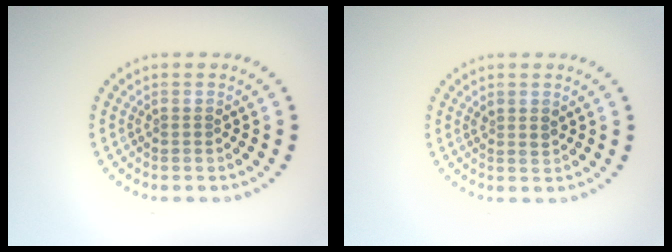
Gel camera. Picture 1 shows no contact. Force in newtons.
{"total": 0.9, "press": 0.8, "slide": 0.4}